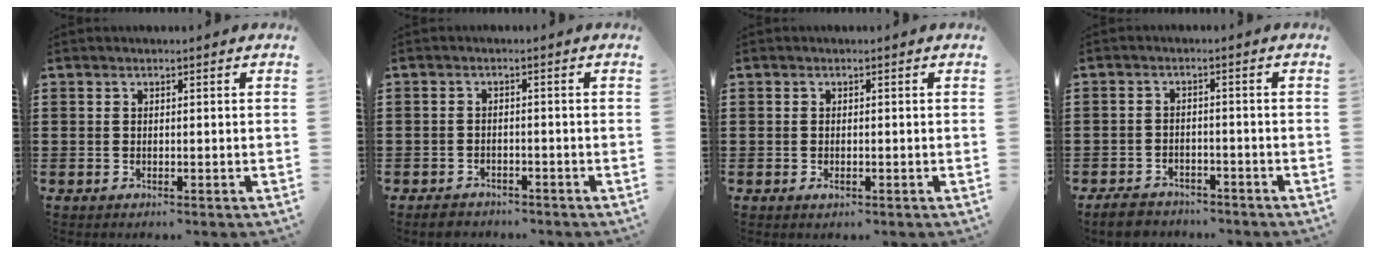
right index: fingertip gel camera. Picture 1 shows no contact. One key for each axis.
{"total": 1.6, "fx": -1.5, "fy": 0.5, "fz": 0.1, "tx": -0.006, "ty": 0.002, "tz": -0.033}
{"total": 0.6, "fx": -0.3, "fy": 0.3, "fz": 0.5, "tx": -0.009, "ty": -0.001, "tz": -0.005}
{"total": 3.1, "fx": -3.0, "fy": 0.9, "fz": 0.4, "tx": -0.017, "ty": 0.003, "tz": -0.063}